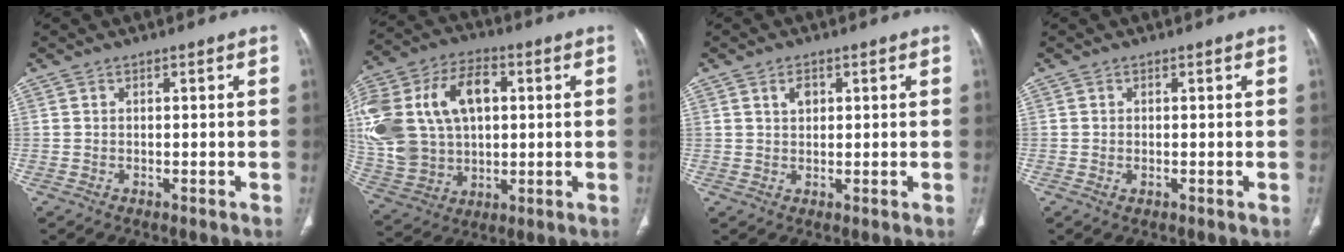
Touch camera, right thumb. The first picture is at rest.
{"total": 26.3, "force": [4.8, 18.0, 18.5], "torque": [-0.409, 0.036, 0.101]}
{"total": 2.4, "force": [1.0, 1.6, 1.5], "torque": [-0.018, -0.003, 0.019]}
{"total": 0.7, "force": [-0.2, 0.4, 0.6], "torque": [-0.014, 0.001, -0.001]}